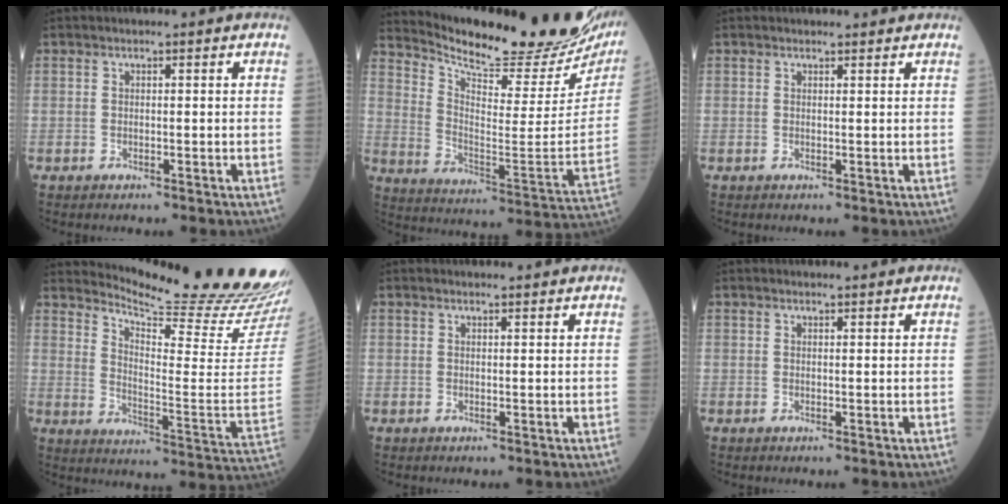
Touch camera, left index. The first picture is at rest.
{"total": 25.5, "force": [23.4, 3.2, 9.6], "torque": [-0.167, -0.096, 0.317]}
{"total": 2.0, "force": [1.9, 0.4, 0.3], "torque": [-0.010, 0.007, 0.021]}
{"total": 22.5, "force": [21.7, -1.2, 5.9], "torque": [-0.106, -0.141, 0.279]}
{"total": 2.2, "force": [2.2, 0.2, 0.4], "torque": [-0.011, 0.008, 0.025]}
{"total": 1.9, "force": [1.8, 0.2, 0.3], "torque": [-0.009, 0.007, 0.022]}